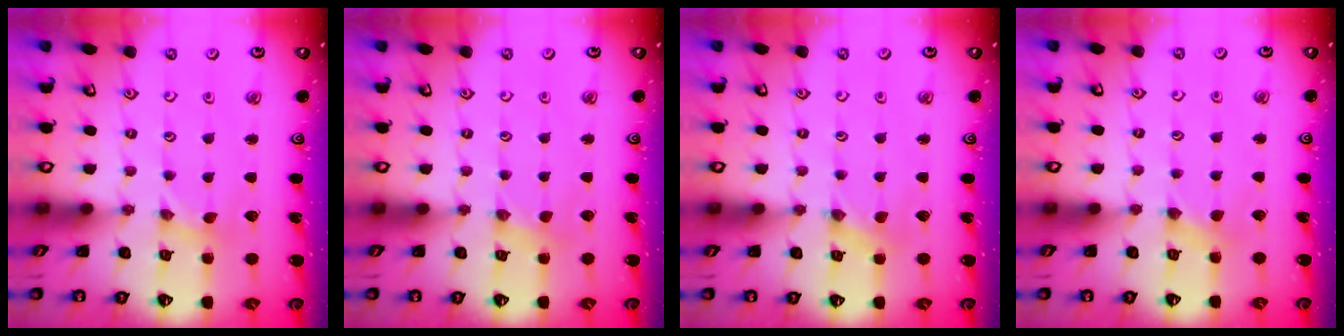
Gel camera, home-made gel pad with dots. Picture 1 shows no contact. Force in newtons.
{"total": 1.5, "press": 1.4, "slide": 0.3}
{"total": 0.0}
{"total": 2.2, "press": 2.2, "slide": 0.5}